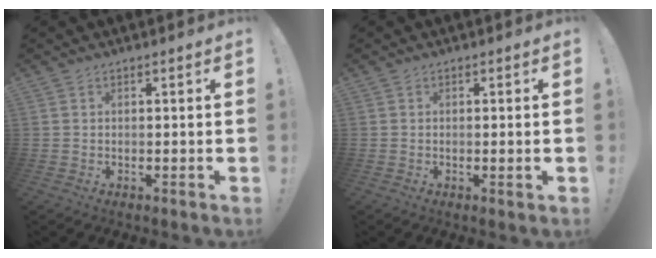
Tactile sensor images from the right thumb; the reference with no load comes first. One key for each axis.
{"total": 1.9, "fx": 0.0, "fy": -0.4, "fz": 1.8, "tx": -0.026, "ty": -0.006, "tz": -0.002}